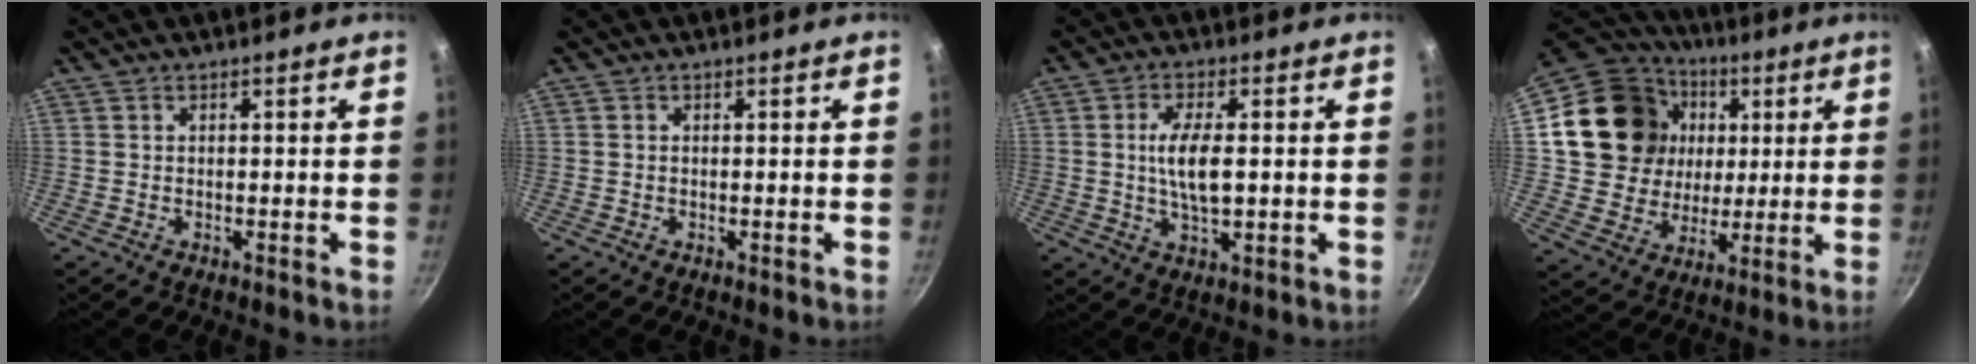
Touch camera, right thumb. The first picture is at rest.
{"total": 0.0}
{"total": 8.2, "force": [0.3, 3.3, 7.5], "torque": [-0.140, 0.001, 0.004]}
{"total": 21.8, "force": [4.8, 18.6, 10.2], "torque": [-0.174, 0.016, 0.091]}